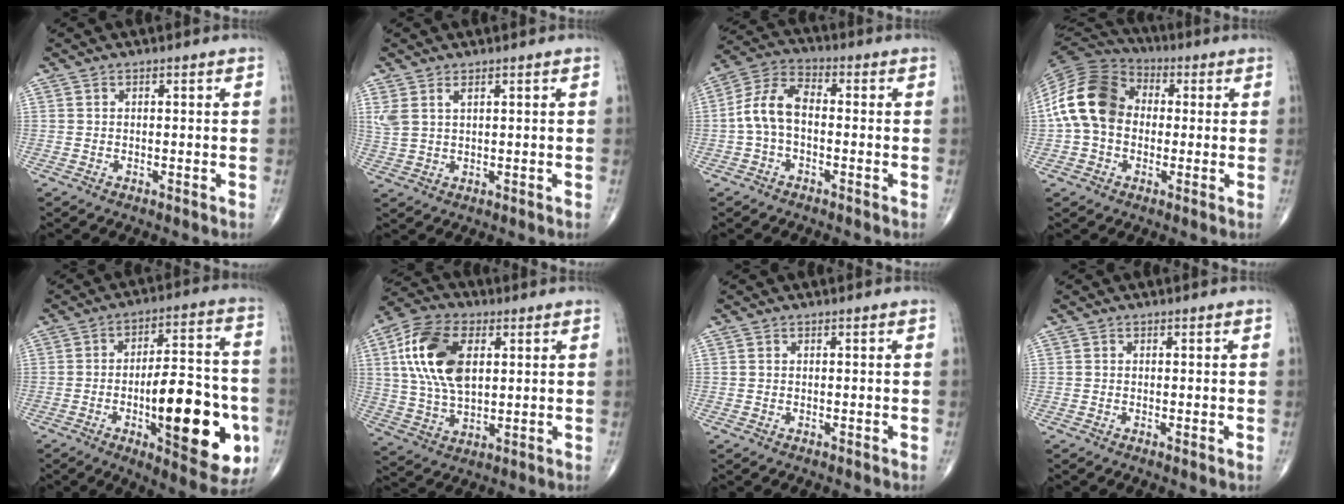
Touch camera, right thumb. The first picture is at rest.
{"total": 3.4, "force": [1.8, 1.5, 2.5], "torque": [-0.063, 0.003, 0.046]}
{"total": 8.2, "force": [-1.0, 4.7, 6.7], "torque": [-0.132, 0.031, -0.030]}
{"total": 15.0, "force": [0.3, 11.4, 9.8], "torque": [-0.184, 0.035, -0.006]}
{"total": 22.8, "force": [-6.0, 8.2, 20.4], "torque": [-0.254, 0.018, -0.070]}
{"total": 15.7, "force": [3.9, 9.0, 12.3], "torque": [-0.232, 0.001, 0.072]}
{"total": 0.0}
{"total": 0.6, "force": [-0.1, 0.1, 0.6], "torque": [-0.015, -0.004, -0.003]}